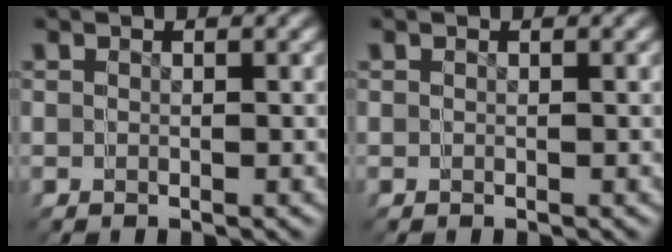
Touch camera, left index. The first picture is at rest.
{"total": 0.0}